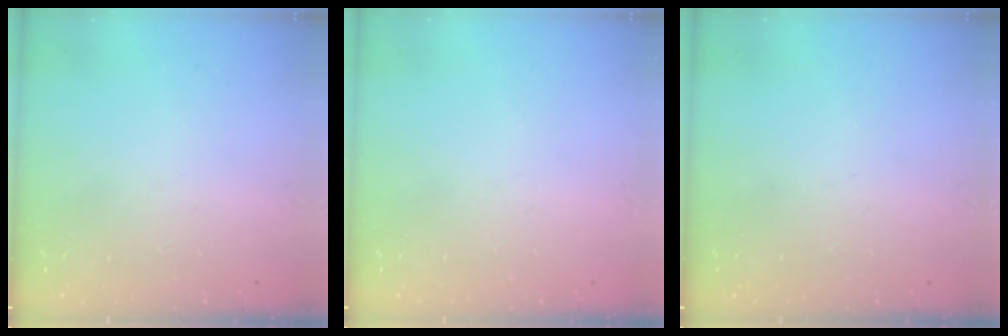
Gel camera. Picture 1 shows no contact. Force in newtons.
{"total": 0.0}
{"total": 0.0}